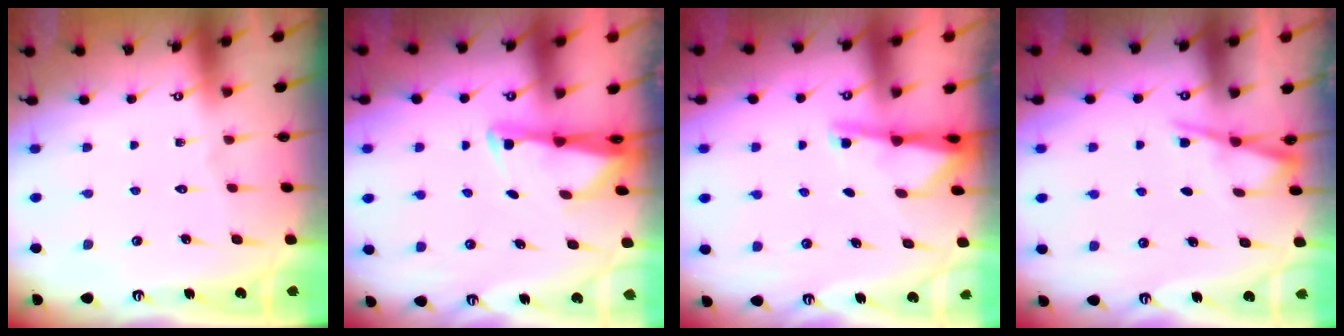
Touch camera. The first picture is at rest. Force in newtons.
{"total": 2.7, "press": 2.7, "slide": 0.5}
{"total": 2.9, "press": 2.8, "slide": 0.5}
{"total": 2.7, "press": 2.7, "slide": 0.5}